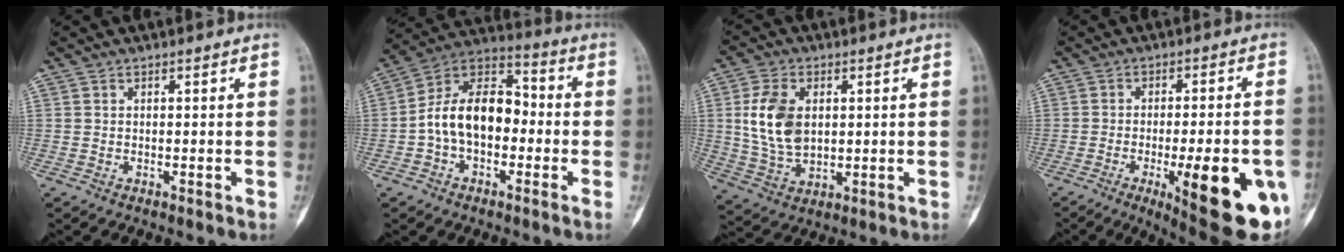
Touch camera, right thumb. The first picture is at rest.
{"total": 14.5, "force": [-2.0, 9.0, 11.2], "torque": [-0.178, 0.048, -0.045]}
{"total": 11.2, "force": [1.9, 7.1, 8.4], "torque": [-0.159, -0.007, 0.045]}
{"total": 21.0, "force": [-6.9, 5.9, 18.9], "torque": [-0.203, -0.002, -0.076]}